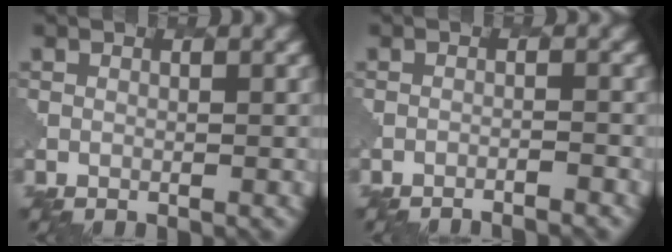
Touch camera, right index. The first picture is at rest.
{"total": 2.6, "force": [-2.5, 0.1, 0.7], "torque": [-0.004, 0.010, -0.037]}